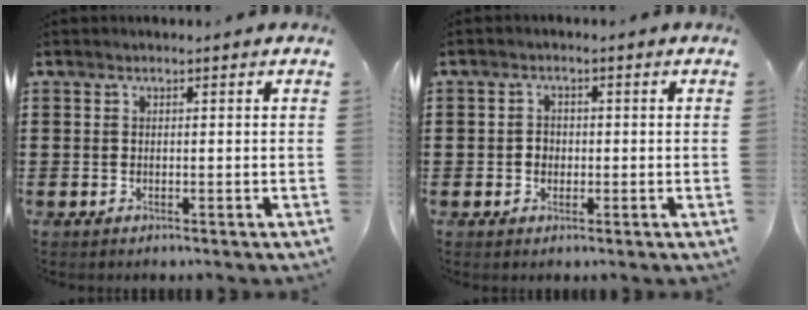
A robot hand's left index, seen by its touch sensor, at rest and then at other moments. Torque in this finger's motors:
{"motor_torque": [0.47, 0.46, 0.21, 0.01]}